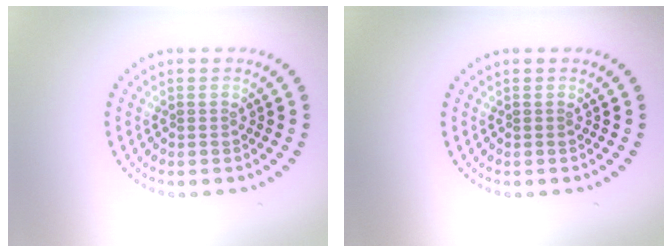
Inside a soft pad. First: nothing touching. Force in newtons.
{"total": 0.0}